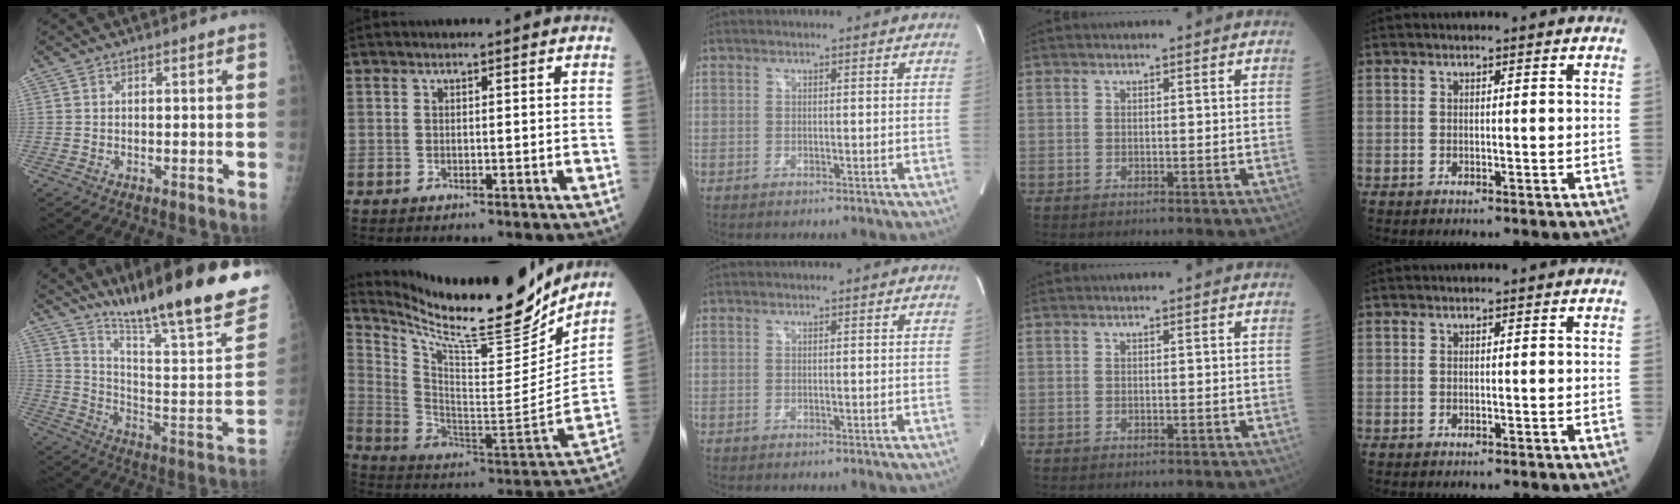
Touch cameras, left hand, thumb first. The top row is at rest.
{"thumb": {"total": 29.9, "force": [21.9, 4.2, 19.8], "torque": [-0.288, -0.102, 0.326]}, "index": {"total": 22.3, "force": [19.8, 2.4, 10.1], "torque": [-0.191, -0.064, 0.310]}}